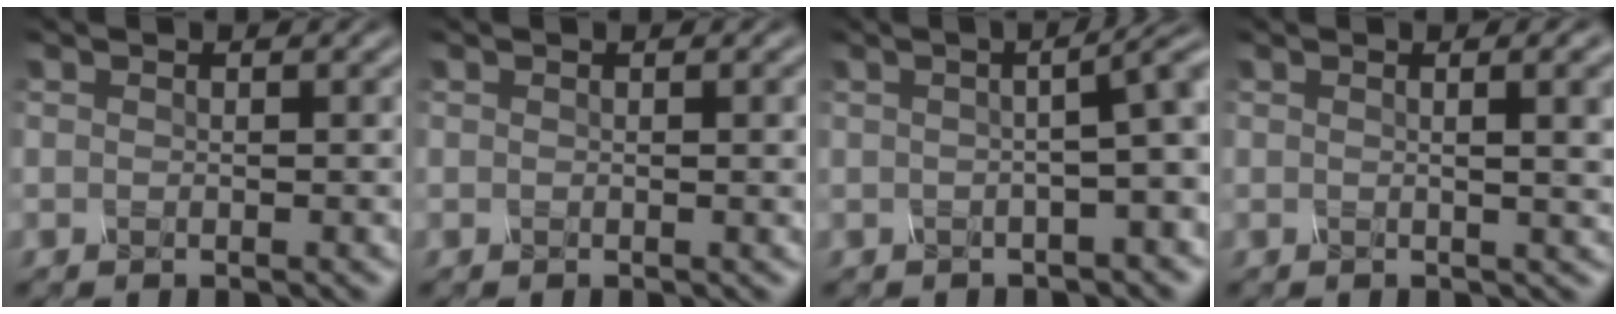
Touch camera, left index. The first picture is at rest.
{"total": 1.5, "force": [0.2, 0.4, 1.5], "torque": [-0.016, 0.004, 0.000]}
{"total": 6.3, "force": [0.3, 2.0, 6.0], "torque": [-0.042, 0.019, -0.001]}
{"total": 6.9, "force": [1.3, 2.9, 6.2], "torque": [-0.033, 0.030, -0.001]}